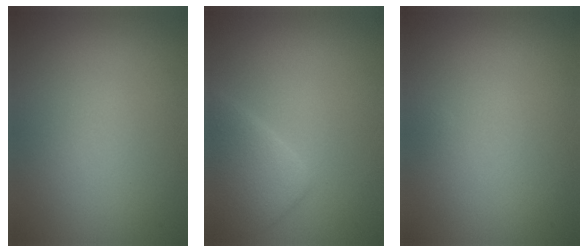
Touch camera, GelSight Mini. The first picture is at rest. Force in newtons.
{"total": 3.2, "press": 3.2, "slide": 0.1}
{"total": 0.0}